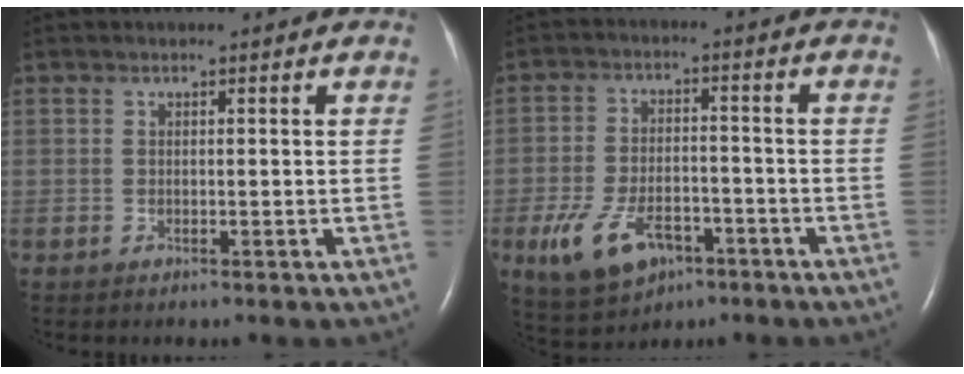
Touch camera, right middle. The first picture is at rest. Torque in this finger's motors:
{"motor_torque": [0.64, -0.48, 0.19, 0.08]}